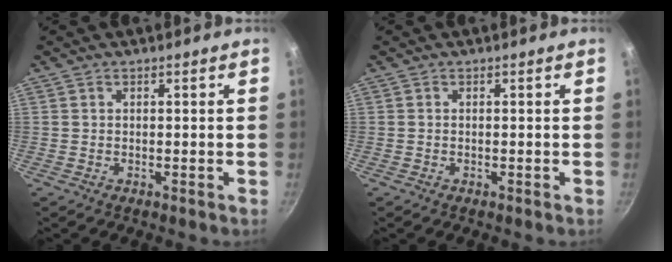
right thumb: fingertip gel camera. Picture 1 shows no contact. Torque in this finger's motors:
{"motor_torque": [-0.01, 0.13, 0.16, 0.00, 0.02]}